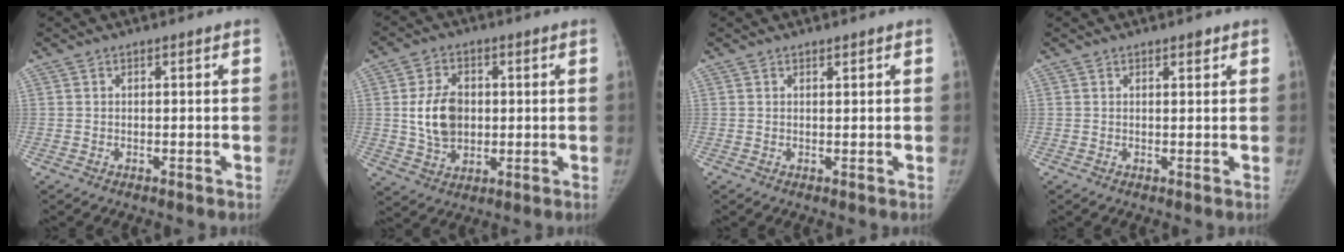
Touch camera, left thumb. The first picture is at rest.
{"total": 9.7, "force": [0.8, 7.2, 6.5], "torque": [-0.094, -0.003, 0.020]}
{"total": 0.7, "force": [0.6, 0.3, 0.3], "torque": [-0.003, -0.004, 0.009]}
{"total": 1.3, "force": [0.9, 0.5, 0.7], "torque": [-0.003, -0.004, 0.012]}